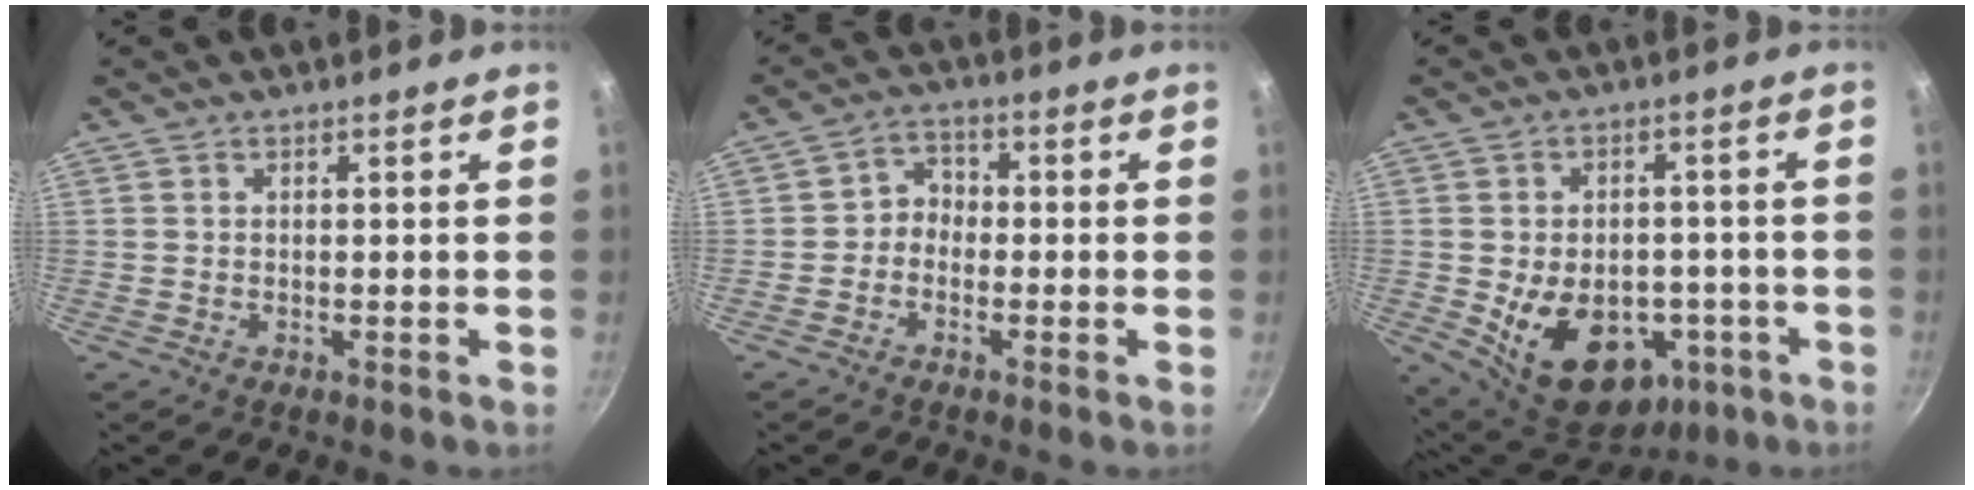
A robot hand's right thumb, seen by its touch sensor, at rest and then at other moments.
{"total": 3.6, "force": [-1.2, 3.0, 1.6], "torque": [-0.005, 0.024, -0.033]}
{"total": 17.4, "force": [-4.9, 12.1, 11.4], "torque": [-0.146, 0.012, -0.048]}